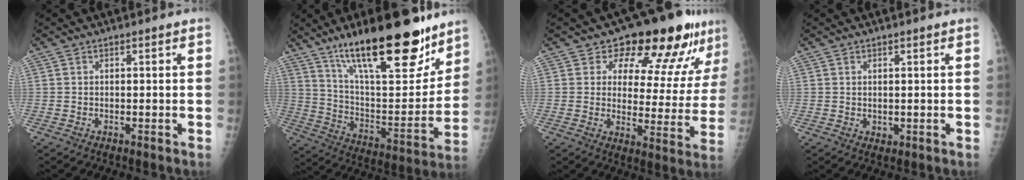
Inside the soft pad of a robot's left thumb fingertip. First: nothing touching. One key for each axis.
{"total": 27.6, "fx": 18.5, "fy": 8.5, "fz": 18.7, "tx": -0.253, "ty": -0.074, "tz": 0.306}
{"total": 15.9, "fx": 11.7, "fy": 7.2, "fz": 8.1, "tx": -0.050, "ty": -0.068, "tz": 0.140}
{"total": 1.1, "fx": 0.5, "fy": 0.9, "fz": 0.4, "tx": -0.001, "ty": -0.005, "tz": 0.009}